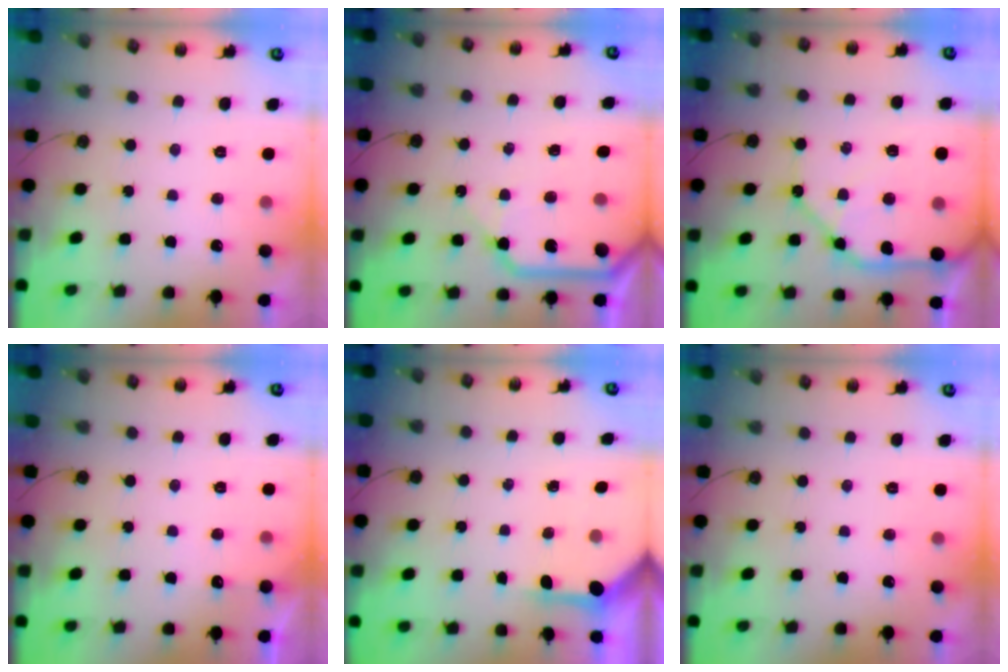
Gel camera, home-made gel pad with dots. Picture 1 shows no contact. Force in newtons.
{"total": 12.4, "press": 12.4, "slide": 1.0}
{"total": 17.9, "press": 17.8, "slide": 2.5}
{"total": 2.8, "press": 2.8, "slide": 0.4}
{"total": 3.4, "press": 3.4, "slide": 0.4}
{"total": 0.0}